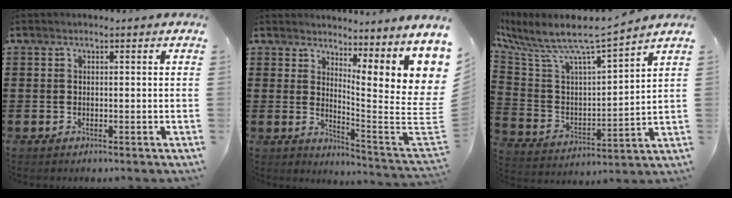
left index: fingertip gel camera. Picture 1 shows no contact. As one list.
[{"total": 7.5, "force": [5.1, 1.0, 5.4], "torque": [-0.091, -0.066, 0.084]}, {"total": 7.8, "force": [6.7, 0.8, 4.0], "torque": [-0.108, -0.053, 0.104]}]